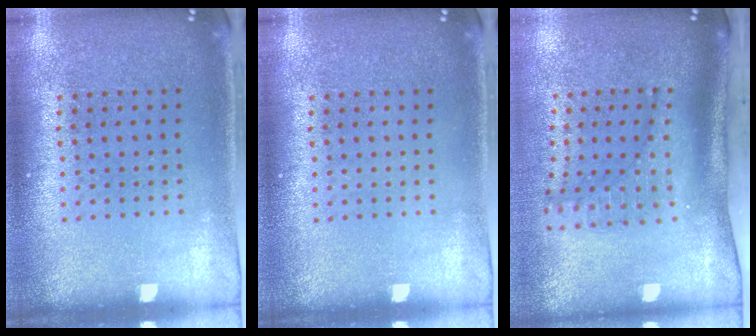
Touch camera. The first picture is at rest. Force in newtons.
{"total": 0.0}
{"total": 2.0, "press": 1.5, "slide": 1.3}